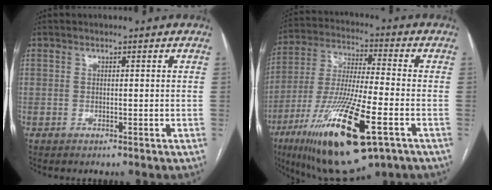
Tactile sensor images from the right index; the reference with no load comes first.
{"total": 21.7, "force": [-10.2, 4.5, 18.6], "torque": [-0.365, -0.034, -0.171]}